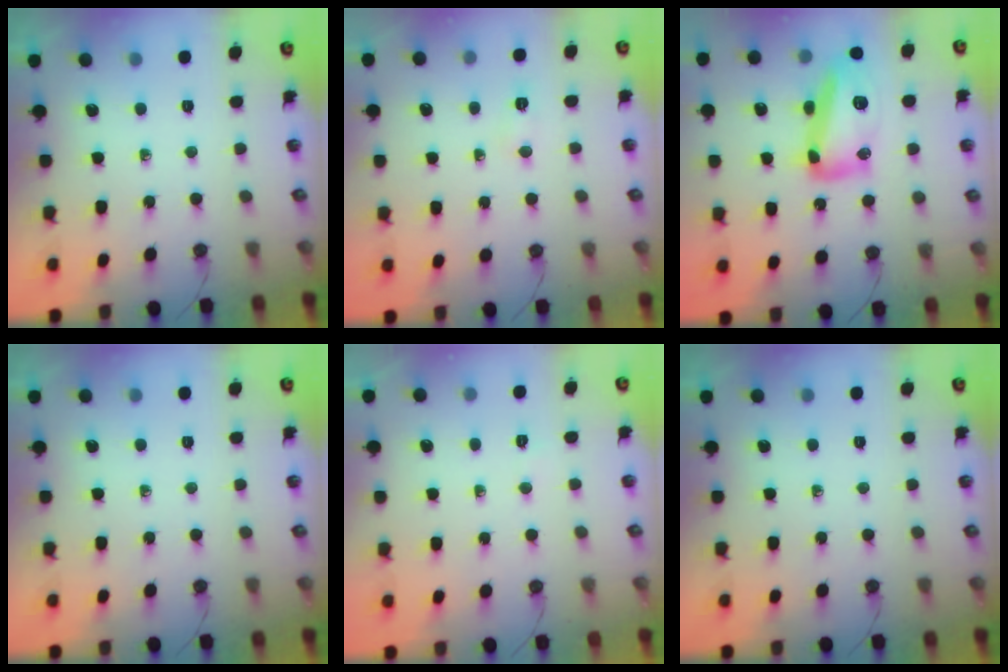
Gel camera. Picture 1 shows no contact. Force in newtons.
{"total": 2.9, "press": 2.9, "slide": 0.4}
{"total": 15.6, "press": 15.6, "slide": 1.2}
{"total": 0.0}
{"total": 2.1, "press": 1.6, "slide": 1.4}
{"total": 0.0}